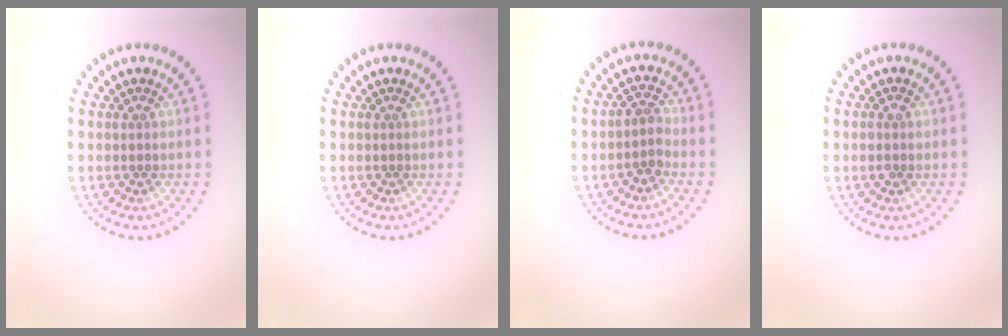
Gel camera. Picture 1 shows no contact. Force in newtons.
{"total": 0.0}
{"total": 1.6, "press": 1.3, "slide": 0.9}
{"total": 1.1, "press": 1.1, "slide": 0.2}